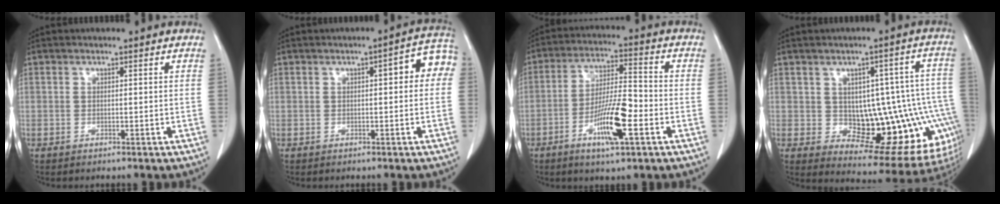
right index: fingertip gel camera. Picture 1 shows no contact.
{"total": 5.5, "force": [0.9, 1.6, 5.2], "torque": [-0.057, 0.027, 0.004]}
{"total": 10.8, "force": [-4.2, 1.7, 9.8], "torque": [-0.180, -0.005, -0.076]}
{"total": 17.4, "force": [-2.6, 8.1, 15.2], "torque": [-0.123, 0.035, -0.010]}